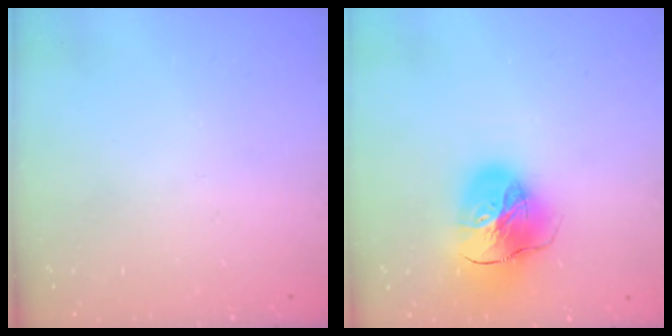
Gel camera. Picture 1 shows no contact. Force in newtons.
{"total": 19.2, "press": 19.0, "slide": 2.1}